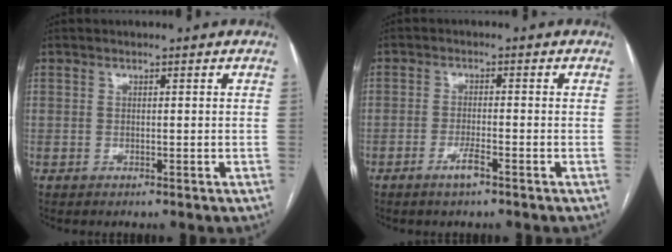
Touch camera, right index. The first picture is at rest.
{"total": 2.9, "force": [-1.9, 0.1, 2.2], "torque": [-0.044, -0.003, -0.036]}